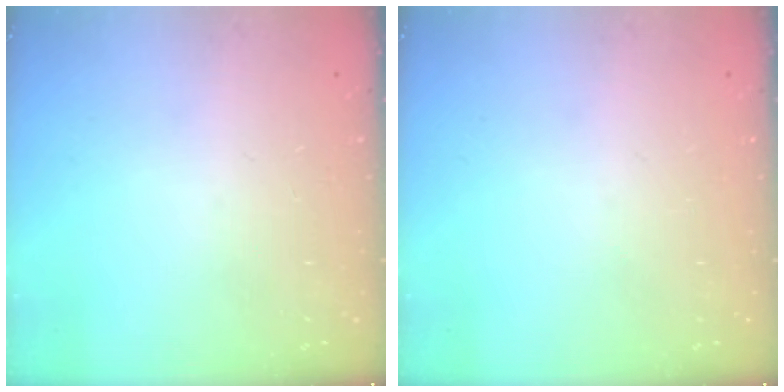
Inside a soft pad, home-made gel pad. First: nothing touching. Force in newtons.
{"total": 0.0}